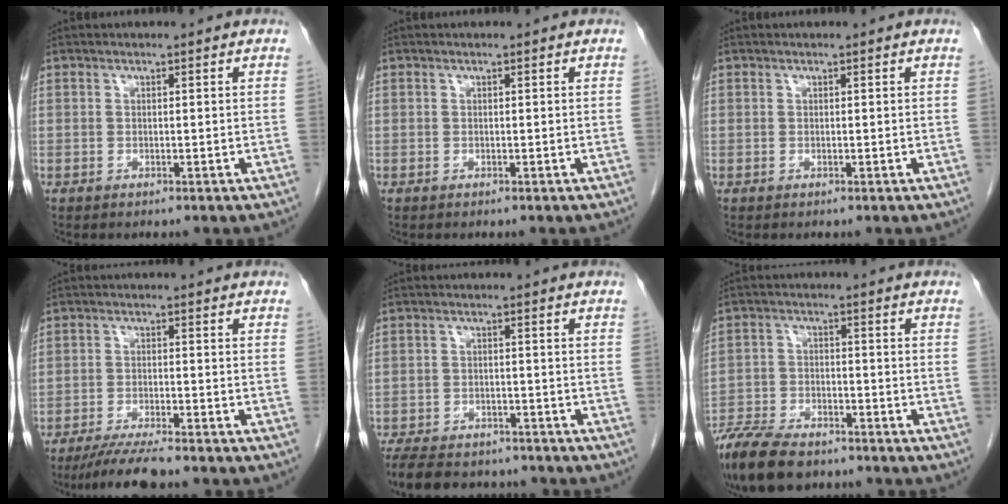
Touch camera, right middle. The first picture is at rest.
{"total": 0.0}
{"total": 0.0}
{"total": 6.0, "force": [-5.0, 0.0, 3.2], "torque": [-0.053, -0.017, -0.088]}
{"total": 13.9, "force": [-11.8, 5.1, 5.4], "torque": [-0.121, -0.005, -0.163]}
{"total": 11.5, "force": [-9.2, 3.9, 5.7], "torque": [-0.110, -0.020, -0.159]}